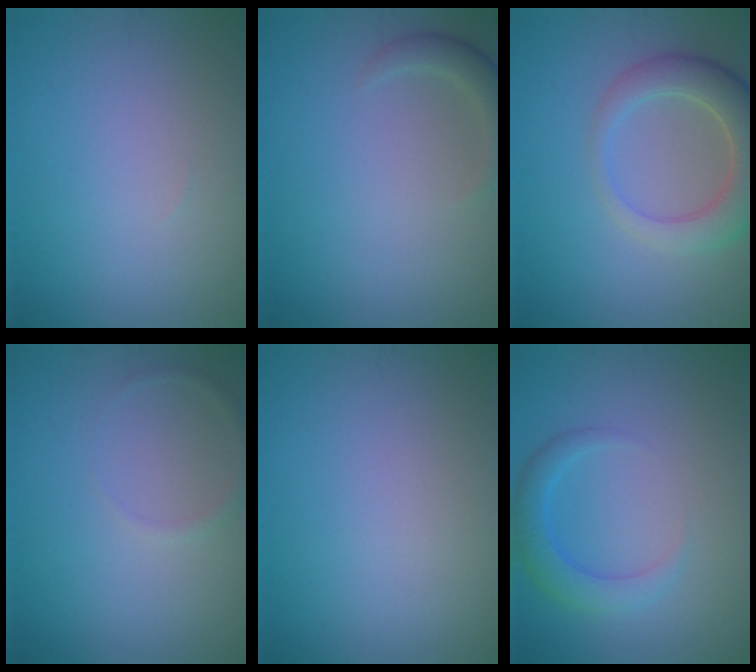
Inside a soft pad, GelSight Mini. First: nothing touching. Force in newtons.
{"total": 2.0, "press": 2.0, "slide": 0.2}
{"total": 5.4, "press": 5.3, "slide": 0.7}
{"total": 0.8, "press": 0.8, "slide": 0.0}
{"total": 0.0}
{"total": 2.8, "press": 2.8, "slide": 0.2}